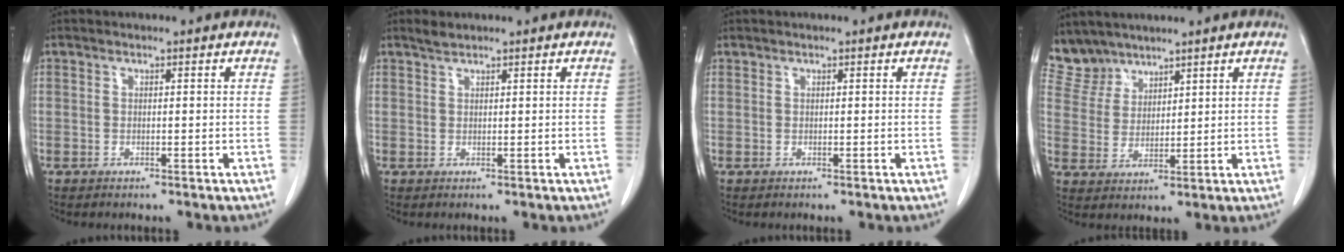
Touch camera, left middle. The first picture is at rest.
{"total": 1.2, "force": [1.1, 0.2, 0.4], "torque": [-0.012, 0.003, 0.024]}
{"total": 0.0}
{"total": 5.3, "force": [4.9, 2.1, -0.4], "torque": [0.003, 0.005, 0.111]}